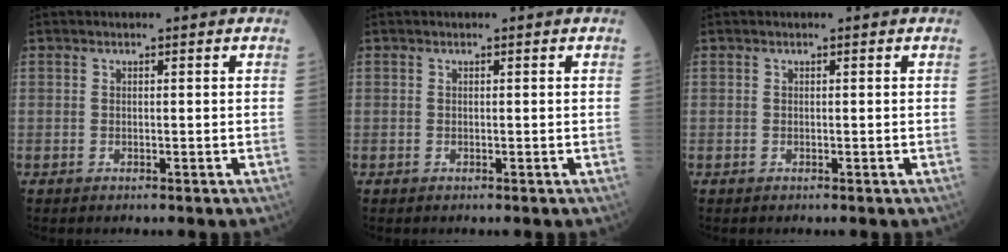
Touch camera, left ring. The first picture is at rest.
{"total": 0.0}
{"total": 0.0}